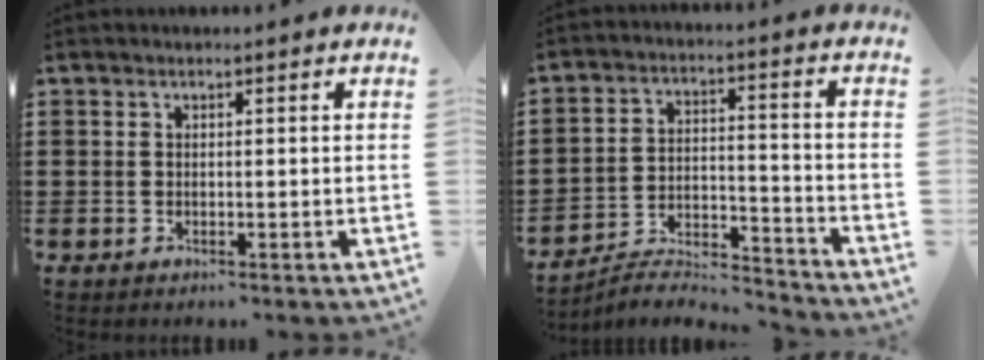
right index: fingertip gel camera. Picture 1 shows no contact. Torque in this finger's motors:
{"motor_torque": [0.09, 1.16, -1.05, -0.21]}